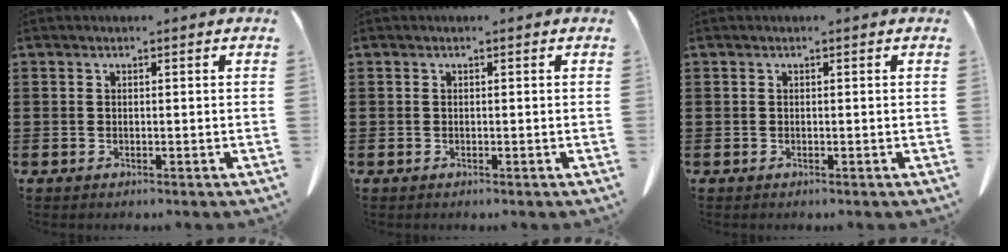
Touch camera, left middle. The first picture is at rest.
{"total": 0.0}
{"total": 0.0}